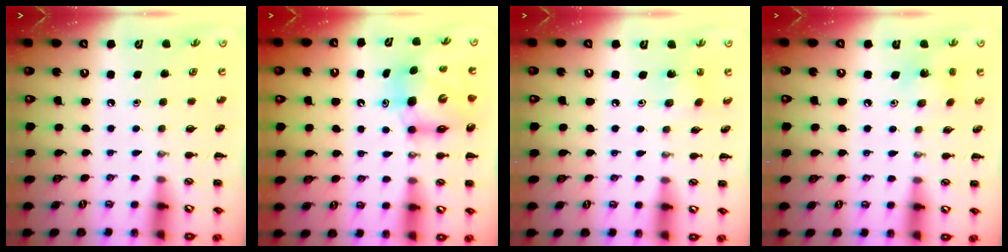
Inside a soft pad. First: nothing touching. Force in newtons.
{"total": 8.8, "press": 8.6, "slide": 2.0}
{"total": 1.6, "press": 1.5, "slide": 0.6}
{"total": 2.6, "press": 2.6, "slide": 0.5}